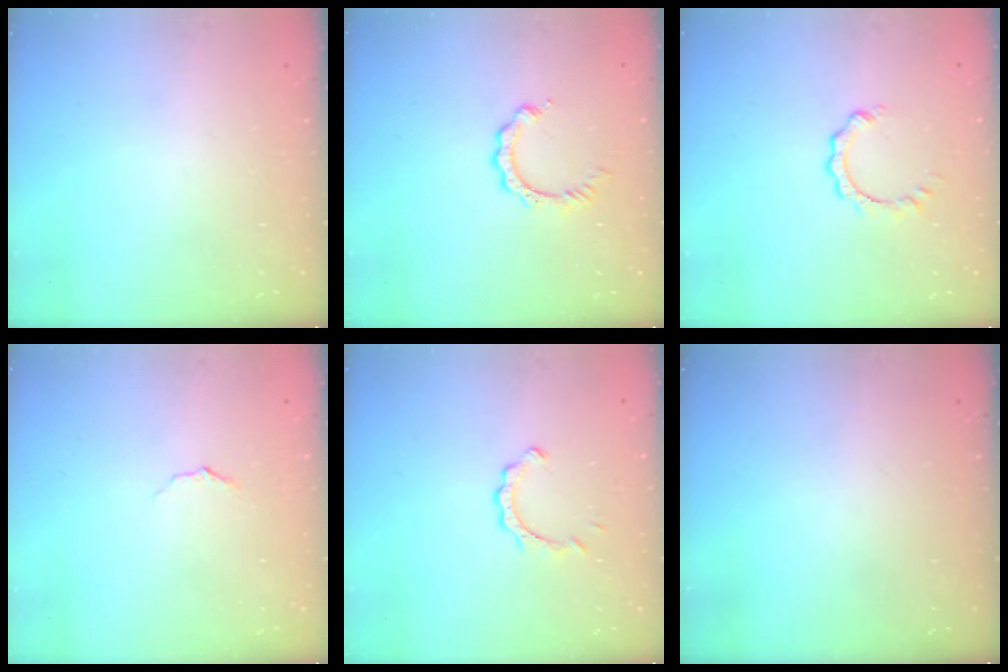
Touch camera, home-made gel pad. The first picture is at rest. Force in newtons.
{"total": 4.3, "press": 4.3, "slide": 0.2}
{"total": 2.5, "press": 2.5, "slide": 0.2}
{"total": 3.9, "press": 3.9, "slide": 0.4}
{"total": 3.8, "press": 3.7, "slide": 0.2}
{"total": 0.0}